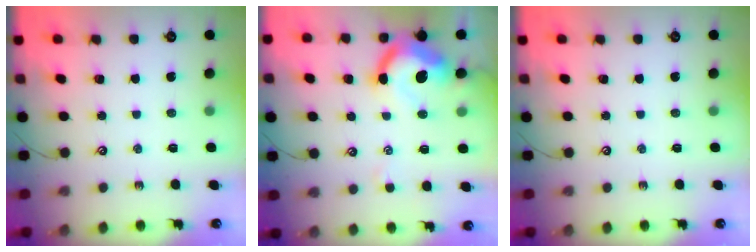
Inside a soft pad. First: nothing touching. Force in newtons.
{"total": 9.4, "press": 9.2, "slide": 1.9}
{"total": 0.0}